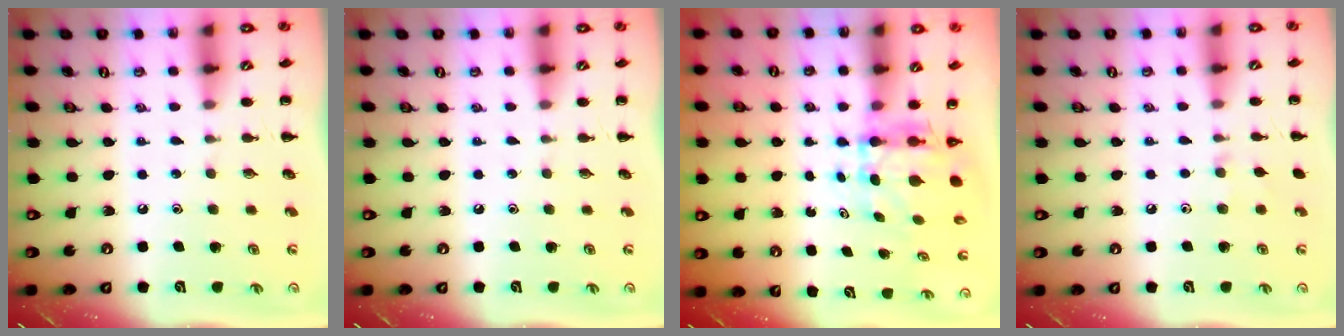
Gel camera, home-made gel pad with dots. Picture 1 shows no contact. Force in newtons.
{"total": 0.0}
{"total": 4.9, "press": 4.8, "slide": 1.0}
{"total": 4.4, "press": 4.1, "slide": 1.5}